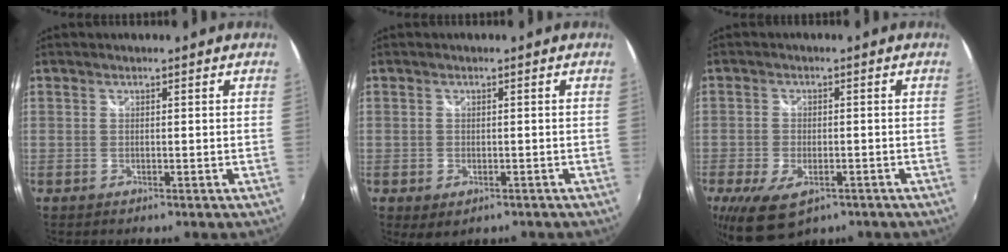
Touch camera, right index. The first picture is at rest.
{"total": 2.9, "force": [-1.2, 2.0, 1.6], "torque": [-0.031, -0.009, -0.013]}
{"total": 9.4, "force": [-5.4, 4.8, 6.0], "torque": [-0.138, -0.031, -0.087]}